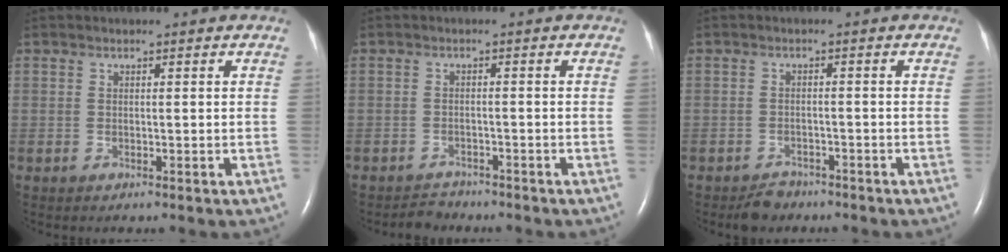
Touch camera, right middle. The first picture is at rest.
{"total": 2.0, "force": [-1.9, 0.6, -0.5], "torque": [0.001, -0.005, -0.030]}
{"total": 2.7, "force": [-2.3, 1.4, 0.4], "torque": [-0.017, 0.001, -0.034]}